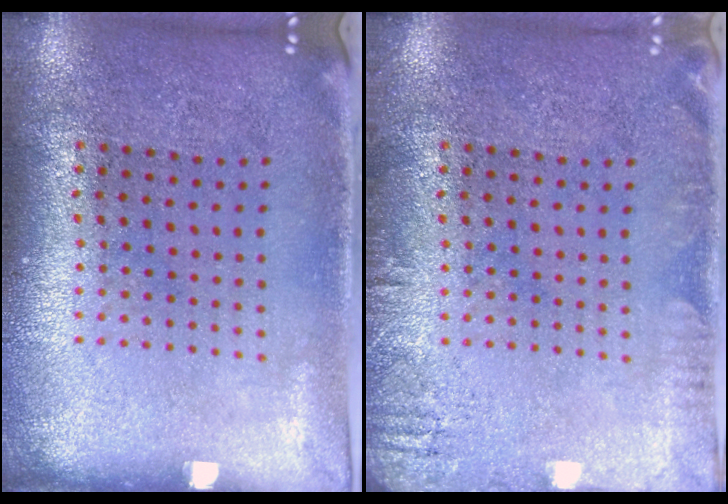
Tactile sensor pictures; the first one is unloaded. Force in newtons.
{"total": 1.9, "press": 1.9, "slide": 0.3}